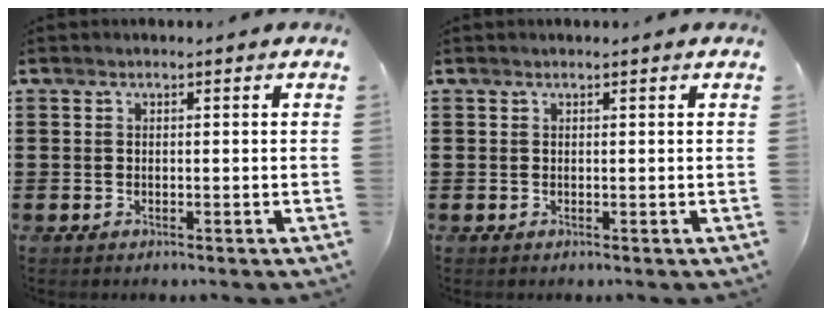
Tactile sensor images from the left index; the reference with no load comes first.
{"total": 0.0}